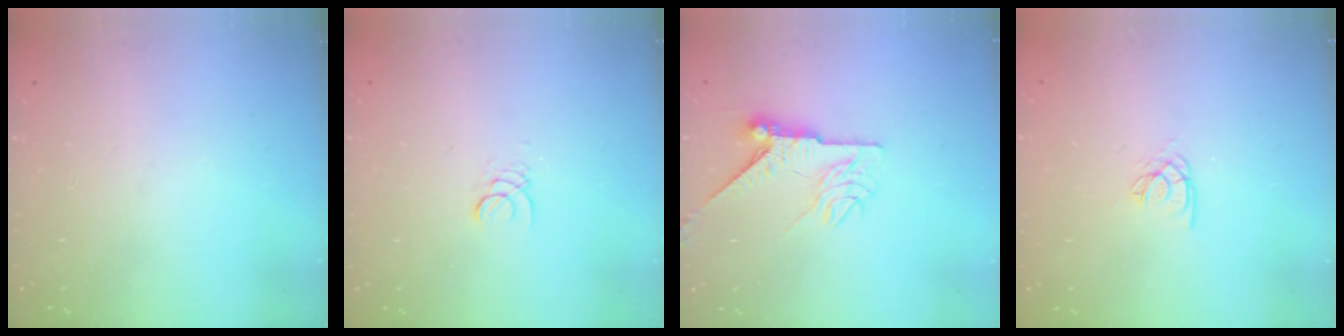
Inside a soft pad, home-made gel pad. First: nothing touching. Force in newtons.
{"total": 1.3, "press": 1.3, "slide": 0.1}
{"total": 8.1, "press": 8.1, "slide": 0.5}
{"total": 2.6, "press": 2.6, "slide": 0.1}